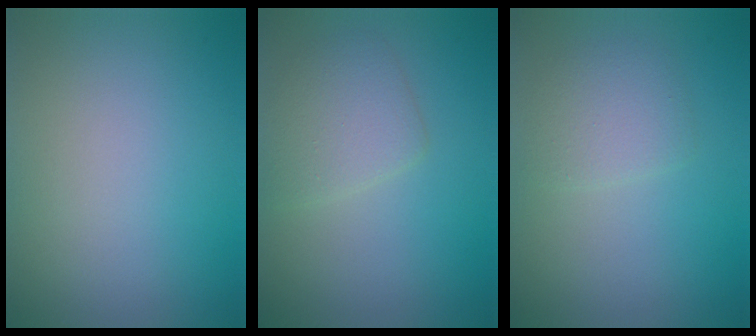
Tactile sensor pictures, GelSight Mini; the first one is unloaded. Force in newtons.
{"total": 2.9, "press": 2.9, "slide": 0.2}
{"total": 2.2, "press": 2.2, "slide": 0.1}